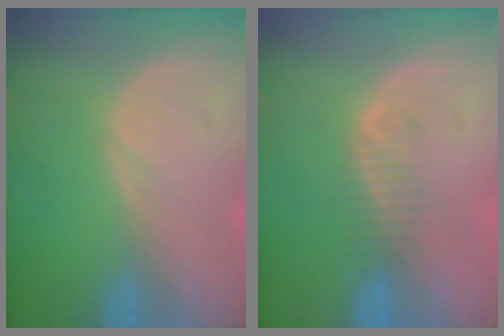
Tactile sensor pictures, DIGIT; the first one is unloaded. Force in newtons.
{"total": 1.9, "press": 1.6, "slide": 1.0}